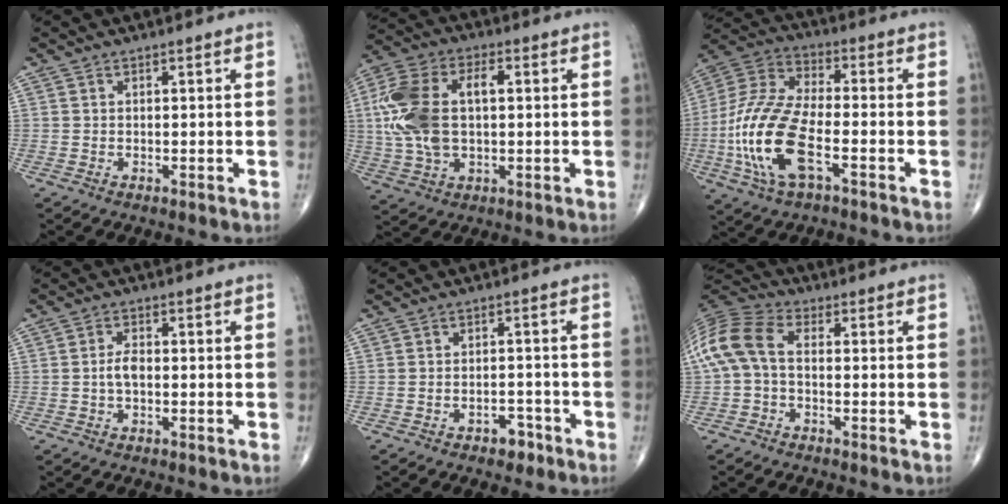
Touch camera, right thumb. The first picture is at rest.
{"total": 16.6, "force": [1.5, 9.3, 13.6], "torque": [-0.297, 0.021, 0.028]}
{"total": 18.0, "force": [-5.3, 7.5, 15.4], "torque": [-0.341, 0.023, -0.099]}
{"total": 2.8, "force": [-0.4, 1.4, 2.4], "torque": [-0.047, 0.008, -0.010]}
{"total": 3.3, "force": [-2.2, 1.9, 1.5], "torque": [-0.010, 0.020, -0.028]}
{"total": 10.9, "force": [-0.3, 6.5, 8.8], "torque": [-0.195, 0.030, -0.018]}